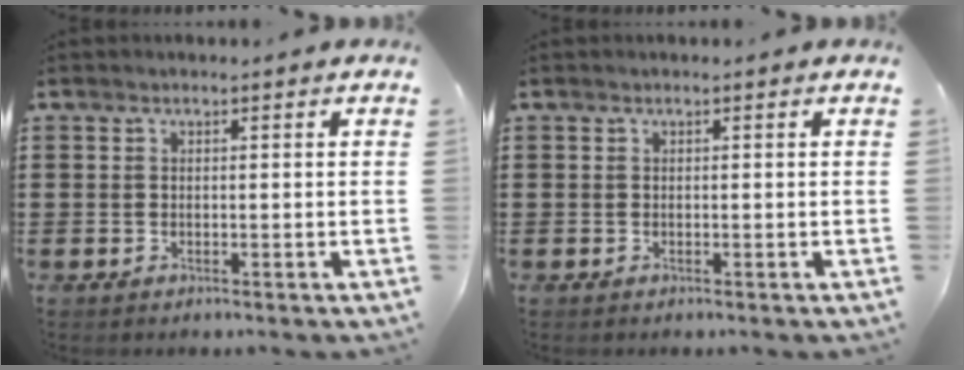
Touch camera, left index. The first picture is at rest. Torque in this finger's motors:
{"motor_torque": [0.00, 0.00, 0.00, 0.00]}